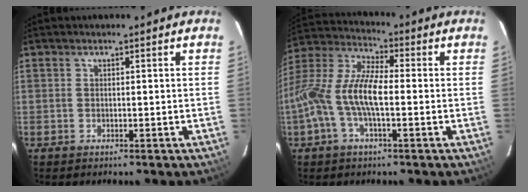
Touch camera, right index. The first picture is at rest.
{"total": 13.3, "force": [-2.4, 4.3, 12.4], "torque": [-0.255, 0.007, -0.052]}